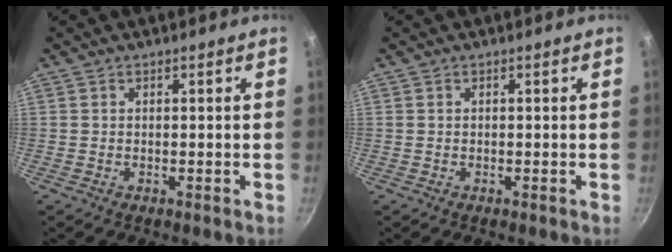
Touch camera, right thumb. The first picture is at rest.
{"total": 0.0}